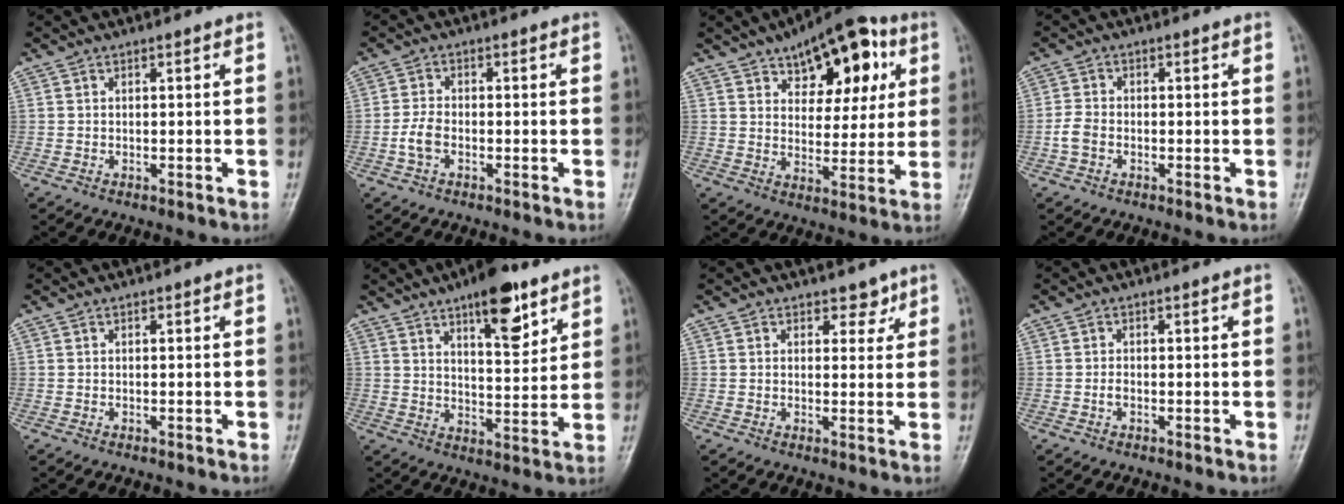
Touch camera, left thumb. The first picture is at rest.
{"total": 3.6, "force": [-1.3, 2.2, 2.5], "torque": [-0.057, 0.010, -0.030]}
{"total": 17.2, "force": [8.0, 9.0, 12.3], "torque": [-0.117, -0.016, 0.116]}
{"total": 3.1, "force": [-1.1, 2.2, 1.9], "torque": [-0.042, 0.008, -0.027]}
{"total": 0.0}
{"total": 11.8, "force": [7.2, 4.3, 8.4], "torque": [-0.102, -0.041, 0.110]}
{"total": 2.9, "force": [2.0, 1.9, 0.9], "torque": [0.013, -0.011, 0.025]}
{"total": 1.0, "force": [-0.4, 0.6, 0.7], "torque": [-0.013, 0.000, -0.009]}